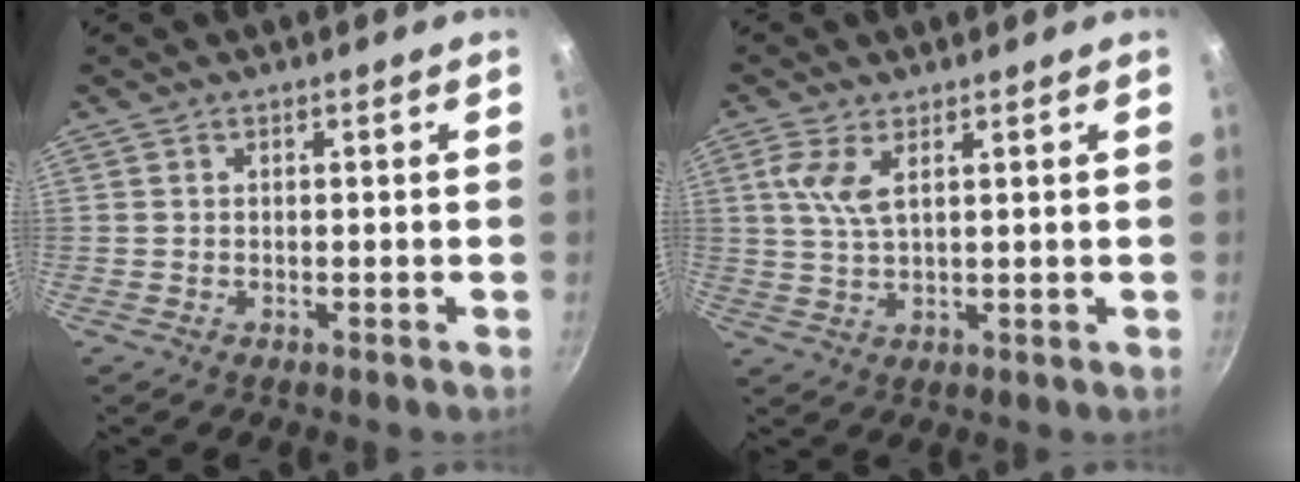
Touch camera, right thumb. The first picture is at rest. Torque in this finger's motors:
{"motor_torque": [-0.22, 1.17, 0.44, 0.21, 0.04]}